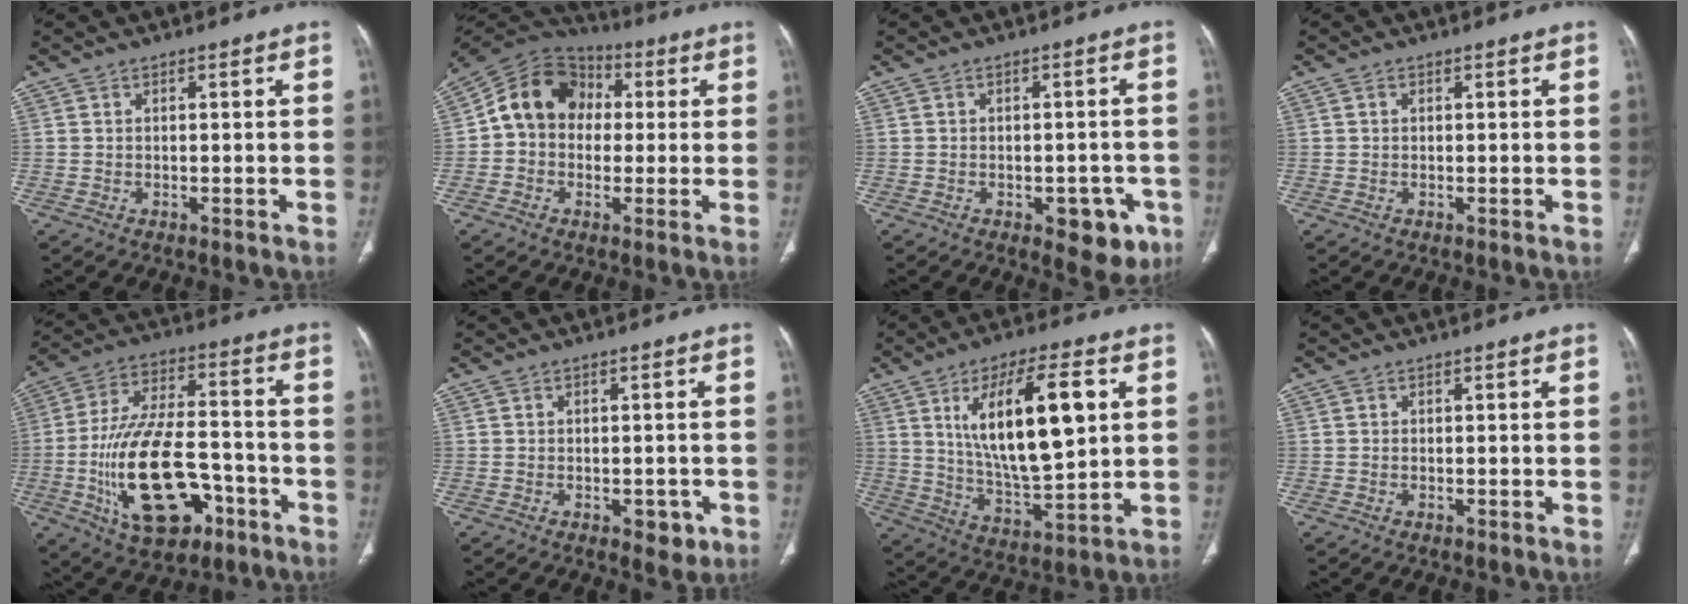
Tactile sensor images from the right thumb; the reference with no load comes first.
{"total": 12.9, "force": [1.2, 10.8, 7.1], "torque": [-0.097, 0.033, 0.007]}
{"total": 7.6, "force": [-3.4, 4.2, 5.4], "torque": [-0.031, 0.010, -0.036]}
{"total": 0.5, "force": [0.1, 0.5, 0.2], "torque": [0.000, 0.001, 0.003]}
{"total": 21.5, "force": [-7.3, 11.3, 16.8], "torque": [-0.293, 0.036, -0.108]}
{"total": 3.6, "force": [-1.5, 2.3, 2.4], "torque": [-0.009, 0.003, -0.015]}
{"total": 19.1, "force": [5.1, 6.7, 17.1], "torque": [-0.283, -0.015, 0.095]}
{"total": 0.0}